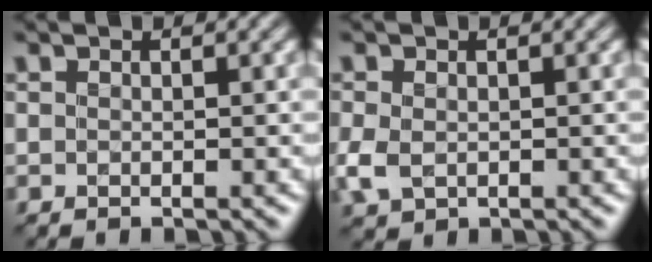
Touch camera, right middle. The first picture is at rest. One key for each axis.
{"total": 2.4, "fx": -0.5, "fy": 1.9, "fz": 1.4, "tx": -0.043, "ty": -0.008, "tz": -0.011}